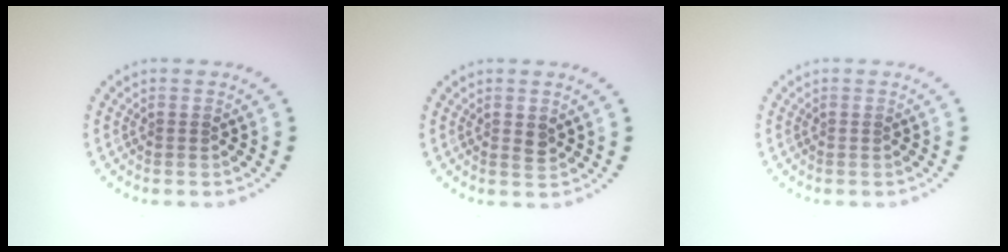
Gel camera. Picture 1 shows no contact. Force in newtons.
{"total": 1.2, "press": 1.2, "slide": 0.1}
{"total": 0.0}